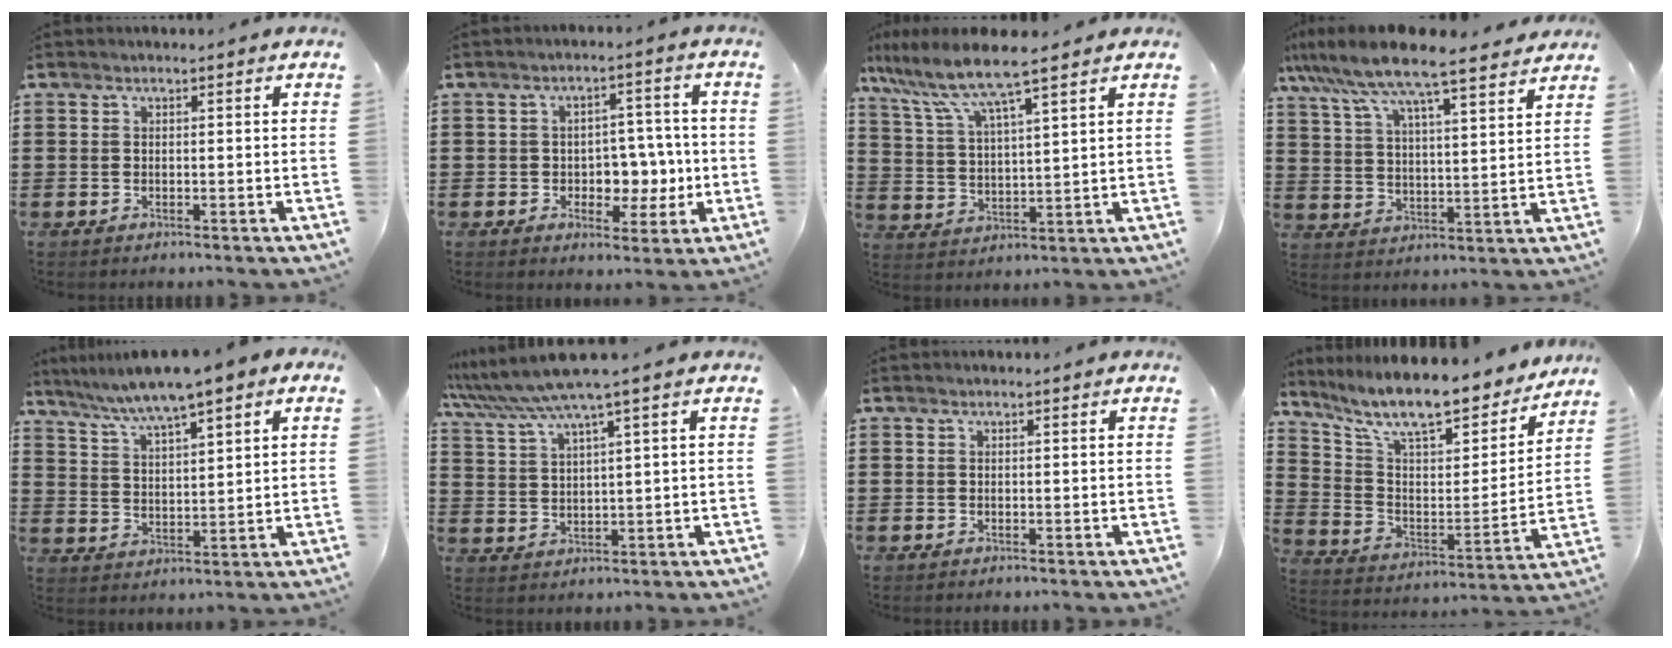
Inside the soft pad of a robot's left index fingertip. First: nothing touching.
{"total": 5.5, "force": [-0.4, 4.5, 3.2], "torque": [-0.052, 0.001, -0.015]}
{"total": 8.0, "force": [6.6, 0.3, 4.5], "torque": [-0.113, -0.031, 0.112]}
{"total": 9.1, "force": [8.0, 0.6, 4.4], "torque": [-0.116, -0.039, 0.135]}
{"total": 6.3, "force": [5.1, 0.3, 3.6], "torque": [-0.089, -0.020, 0.085]}
{"total": 5.7, "force": [4.1, -0.3, 4.1], "torque": [-0.099, -0.021, 0.065]}
{"total": 0.0}
{"total": 11.5, "force": [9.8, 1.8, 5.7], "torque": [-0.143, -0.062, 0.166]}